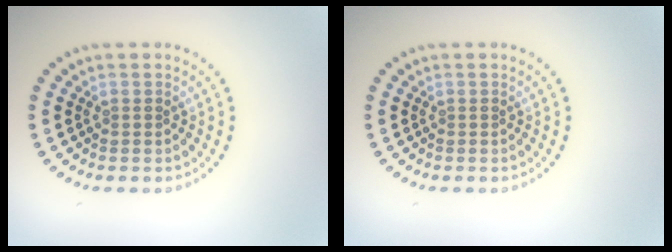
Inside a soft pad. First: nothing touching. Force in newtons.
{"total": 0.0}